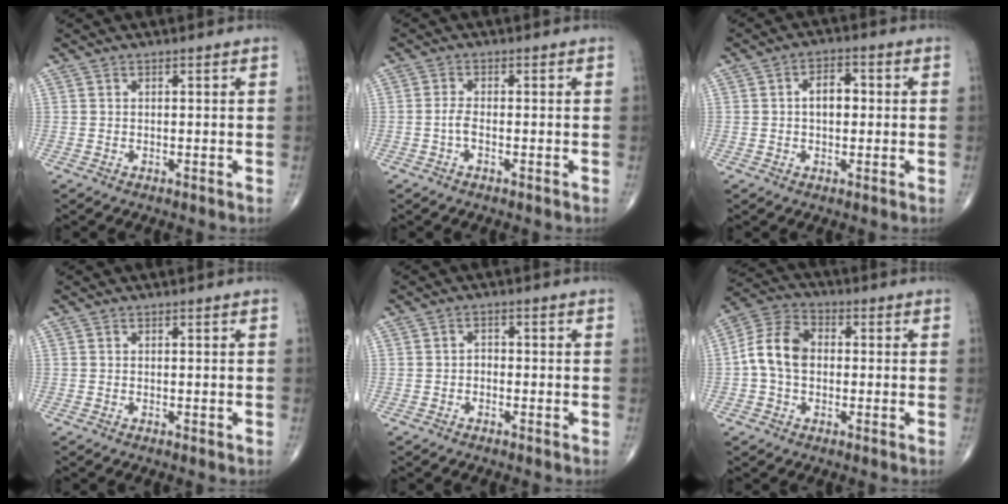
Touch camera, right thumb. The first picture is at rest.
{"total": 2.1, "force": [-0.8, 0.7, 1.8], "torque": [-0.042, 0.003, -0.017]}
{"total": 4.8, "force": [0.3, 3.0, 3.7], "torque": [-0.050, 0.013, -0.002]}
{"total": 0.0}
{"total": 1.4, "force": [-0.6, 1.0, 0.7], "torque": [0.001, 0.006, -0.017]}
{"total": 9.3, "force": [-0.3, 6.7, 6.4], "torque": [-0.116, 0.029, -0.017]}